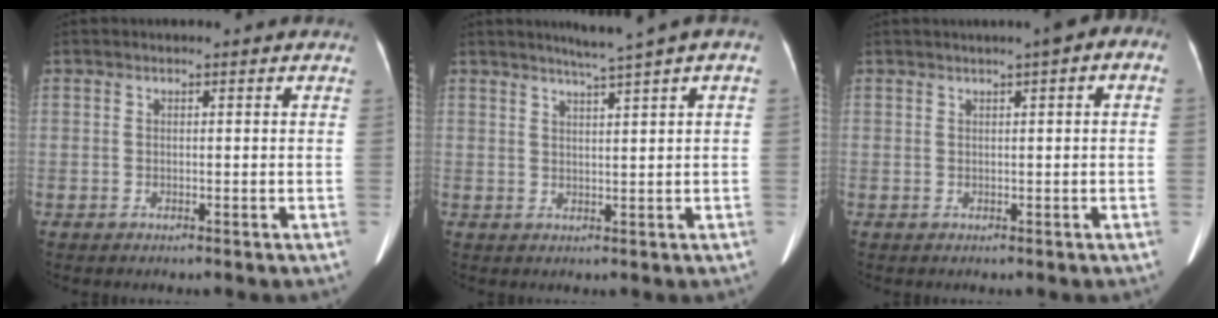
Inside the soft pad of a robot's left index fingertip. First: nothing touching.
{"total": 2.8, "force": [2.1, -0.9, 1.7], "torque": [-0.034, -0.001, 0.041]}
{"total": 4.0, "force": [1.5, 0.6, 3.7], "torque": [-0.047, 0.021, 0.016]}